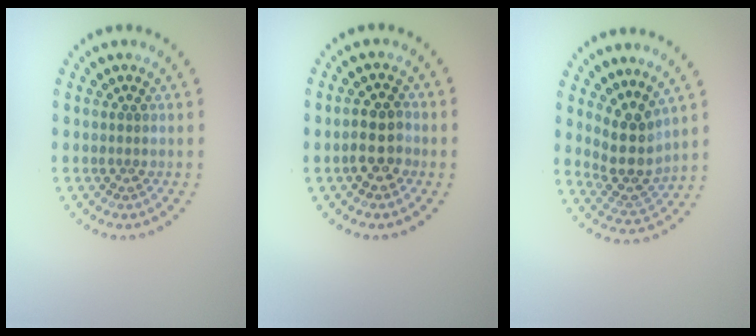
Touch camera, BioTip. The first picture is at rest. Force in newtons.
{"total": 2.7, "press": 2.6, "slide": 0.7}
{"total": 3.7, "press": 2.9, "slide": 2.3}